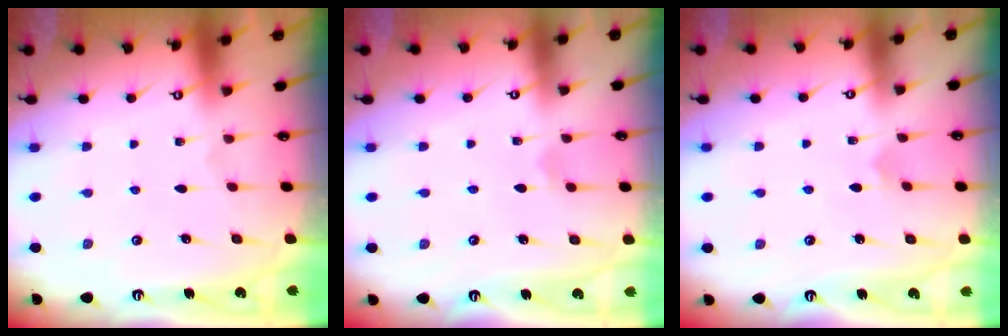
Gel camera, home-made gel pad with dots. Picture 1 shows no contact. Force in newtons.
{"total": 1.9, "press": 1.8, "slide": 0.6}
{"total": 4.0, "press": 4.0, "slide": 0.4}